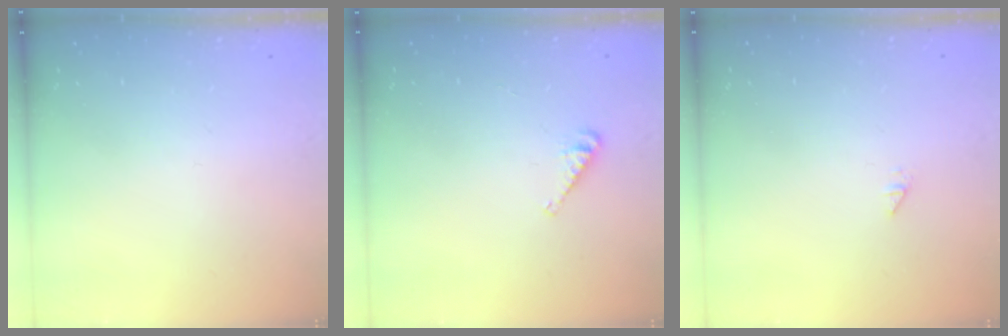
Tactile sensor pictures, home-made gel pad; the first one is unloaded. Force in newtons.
{"total": 5.0, "press": 5.0, "slide": 0.0}
{"total": 0.0}